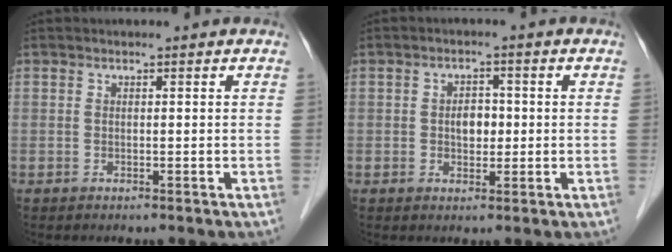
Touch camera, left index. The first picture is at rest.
{"total": 3.0, "force": [-0.1, 2.0, 2.3], "torque": [-0.036, 0.007, 0.001]}